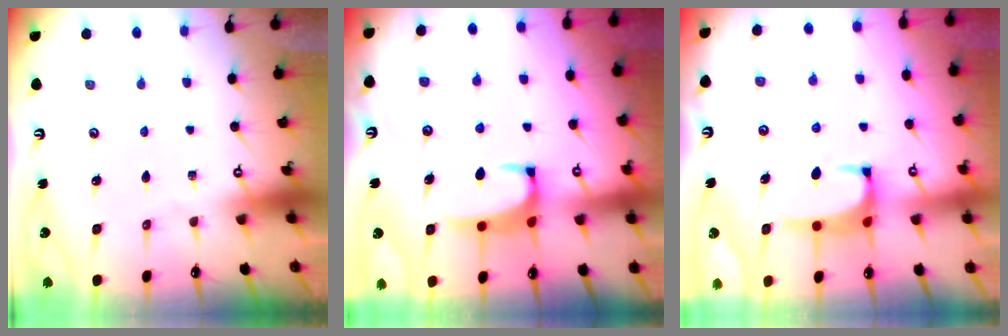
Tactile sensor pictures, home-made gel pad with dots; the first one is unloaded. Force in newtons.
{"total": 2.2, "press": 2.0, "slide": 0.7}
{"total": 1.2, "press": 1.2, "slide": 0.4}